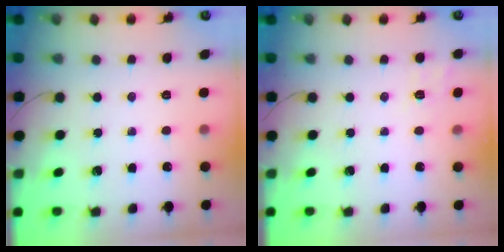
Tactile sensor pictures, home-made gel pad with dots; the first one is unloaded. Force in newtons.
{"total": 5.8, "press": 5.5, "slide": 2.0}